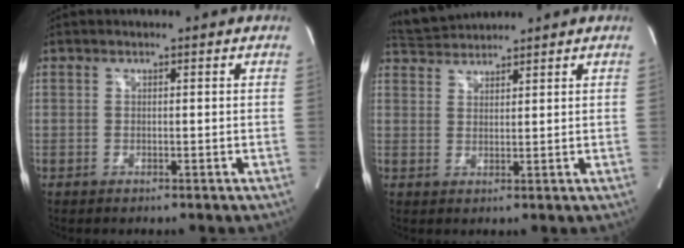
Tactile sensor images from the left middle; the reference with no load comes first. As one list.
[{"total": 4.0, "force": [4.0, 0.0, -0.2], "torque": [-0.010, 0.018, 0.080]}]